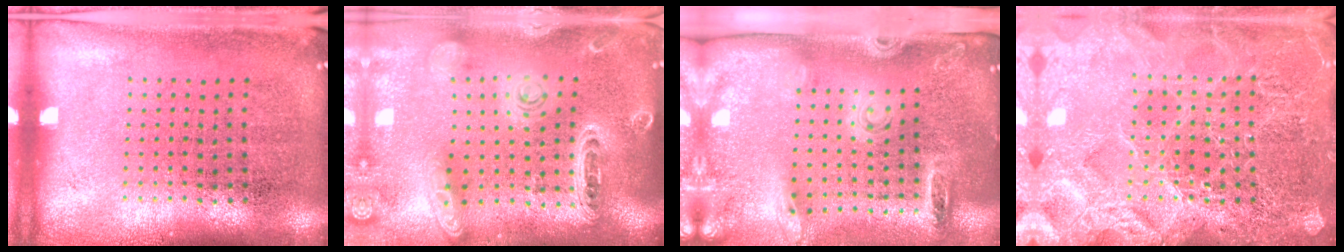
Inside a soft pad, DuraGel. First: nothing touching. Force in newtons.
{"total": 2.2, "press": 2.1, "slide": 0.7}
{"total": 2.7, "press": 1.9, "slide": 1.9}
{"total": 6.4, "press": 6.3, "slide": 0.9}